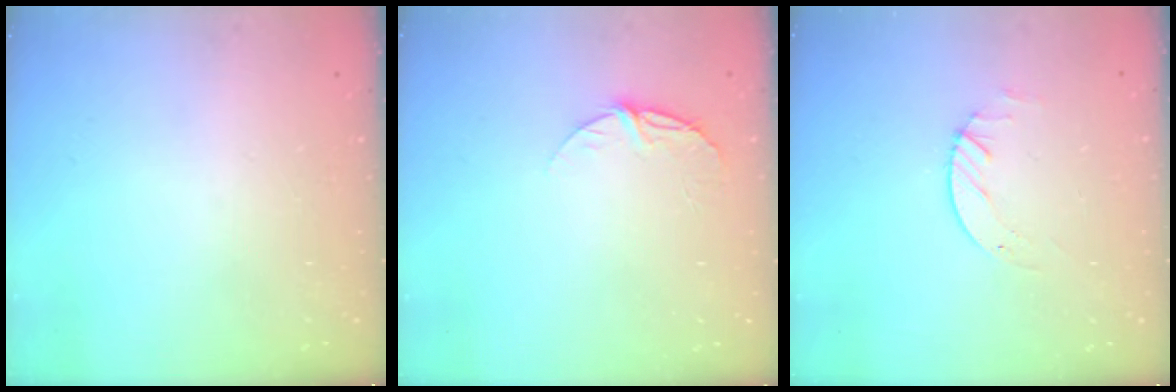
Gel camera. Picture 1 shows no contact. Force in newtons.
{"total": 6.6, "press": 6.5, "slide": 0.7}
{"total": 2.3, "press": 2.3, "slide": 0.3}